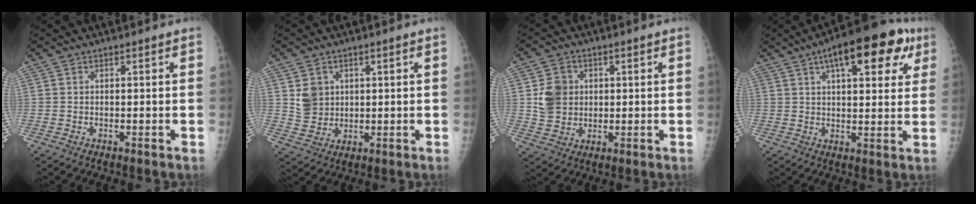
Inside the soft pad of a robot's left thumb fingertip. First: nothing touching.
{"total": 5.6, "force": [1.5, 5.0, 2.0], "torque": [-0.014, -0.009, 0.037]}
{"total": 7.5, "force": [1.0, 6.7, 3.1], "torque": [-0.031, -0.002, 0.020]}
{"total": 17.4, "force": [8.2, 7.1, 13.6], "torque": [-0.161, 0.003, 0.109]}